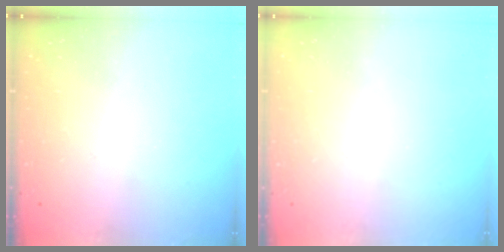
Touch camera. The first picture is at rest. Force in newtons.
{"total": 0.0}